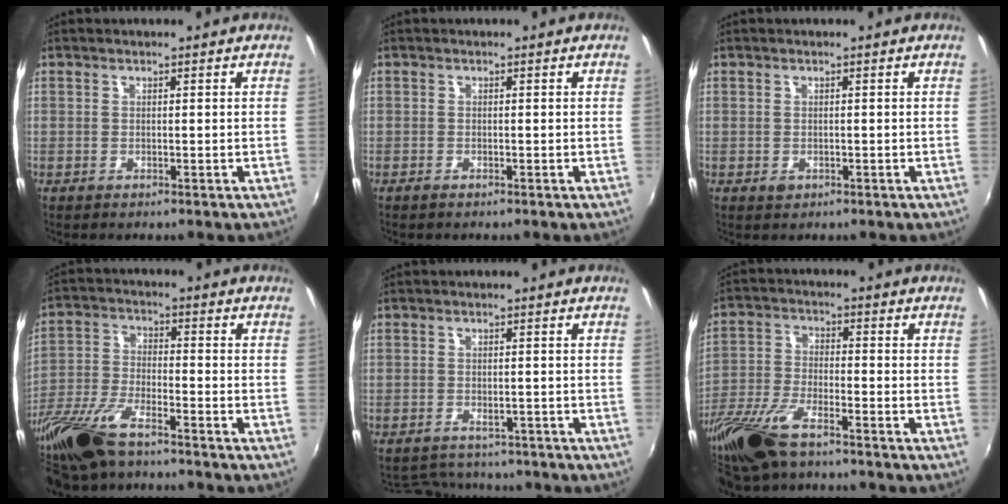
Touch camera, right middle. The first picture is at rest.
{"total": 0.8, "force": [-0.7, 0.2, 0.3], "torque": [-0.007, -0.003, -0.015]}
{"total": 1.3, "force": [-0.6, 1.0, 0.6], "torque": [-0.009, -0.003, -0.009]}
{"total": 15.1, "force": [-11.5, 4.3, 8.9], "torque": [-0.200, -0.031, -0.225]}
{"total": 7.6, "force": [-6.4, 3.3, 2.2], "torque": [-0.052, 0.001, -0.084]}
{"total": 13.9, "force": [-10.2, 4.1, 8.4], "torque": [-0.191, -0.032, -0.203]}